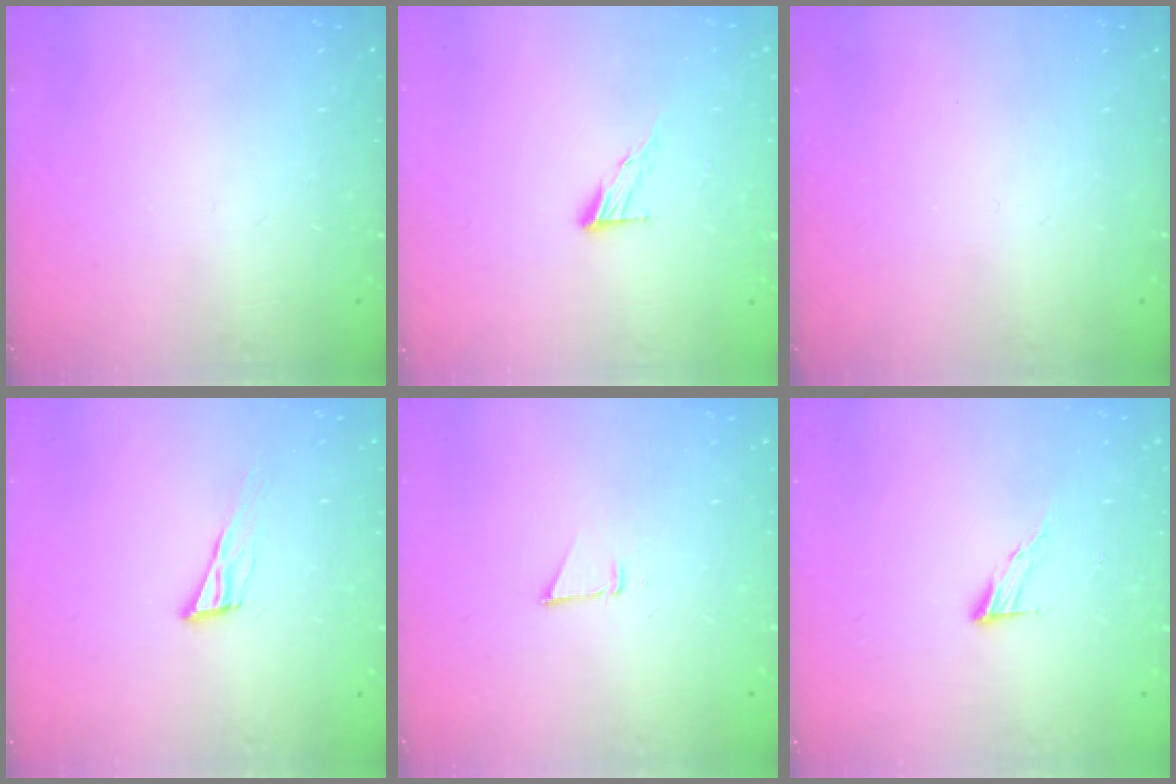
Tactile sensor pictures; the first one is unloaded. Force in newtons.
{"total": 6.7, "press": 6.7, "slide": 0.3}
{"total": 0.0}
{"total": 9.2, "press": 8.7, "slide": 3.0}
{"total": 2.7, "press": 2.6, "slide": 0.8}
{"total": 6.0, "press": 5.9, "slide": 0.5}